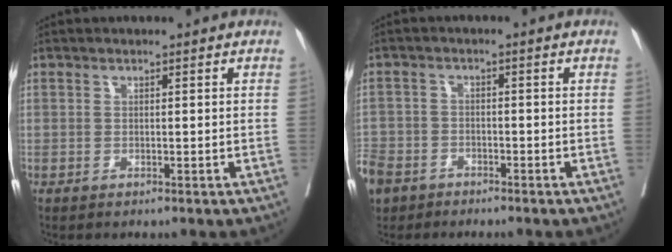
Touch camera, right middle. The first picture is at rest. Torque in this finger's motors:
{"motor_torque": [0.49, -0.22, 1.05, 0.21]}